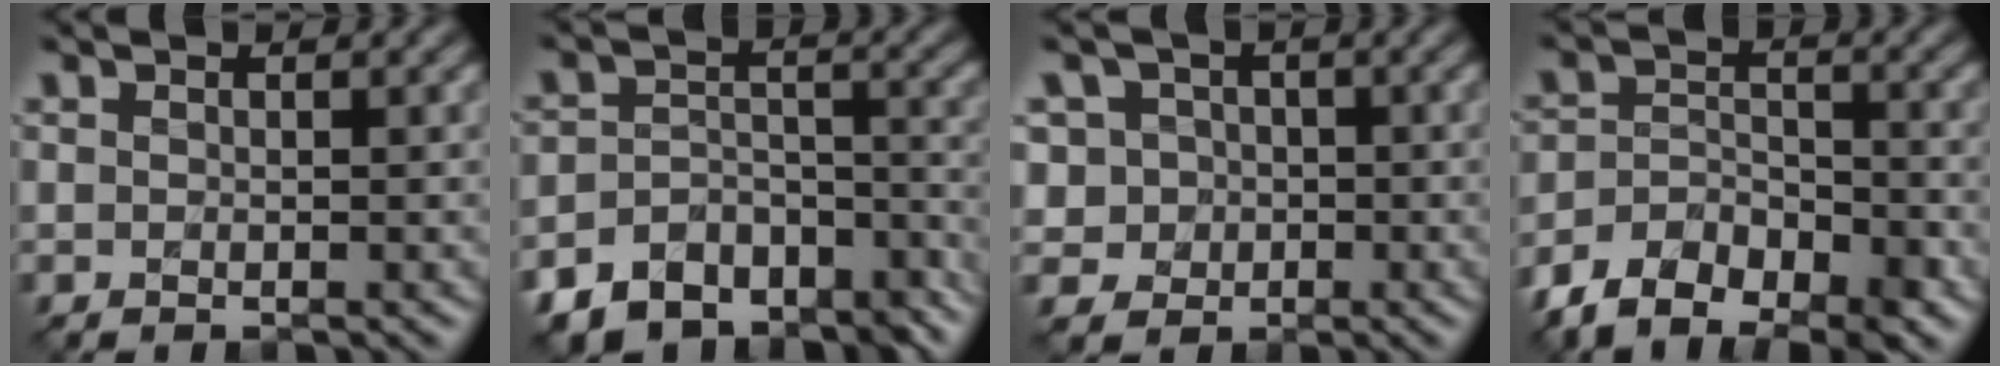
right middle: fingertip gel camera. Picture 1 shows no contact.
{"total": 11.3, "force": [-9.2, 6.1, 2.4], "torque": [-0.047, -0.008, -0.116]}
{"total": 4.9, "force": [0.3, 4.7, 1.3], "torque": [-0.016, 0.025, -0.012]}
{"total": 7.7, "force": [-5.5, 3.7, 3.9], "torque": [-0.068, -0.007, -0.100]}